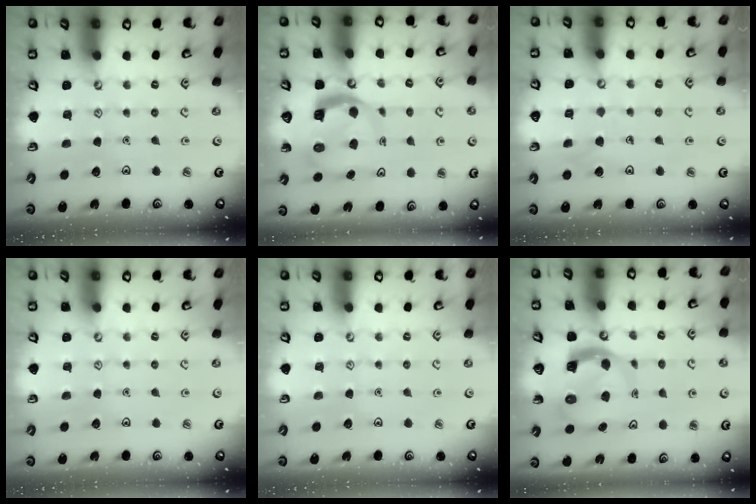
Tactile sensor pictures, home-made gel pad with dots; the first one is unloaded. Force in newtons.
{"total": 7.5, "press": 7.4, "slide": 1.0}
{"total": 4.9, "press": 4.8, "slide": 0.3}
{"total": 0.0}
{"total": 0.0}
{"total": 6.8, "press": 6.7, "slide": 1.0}